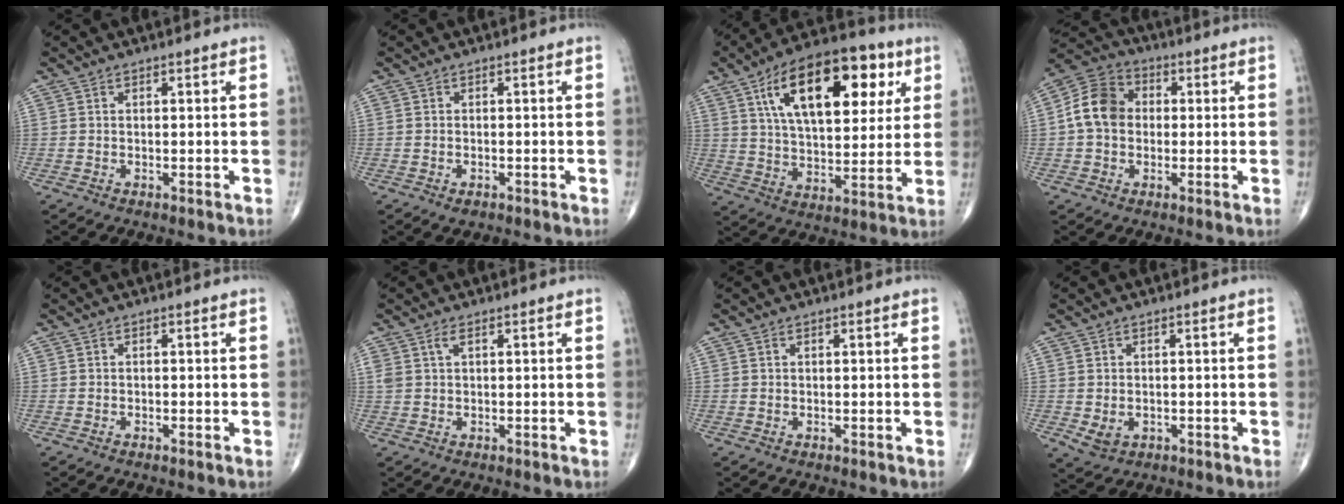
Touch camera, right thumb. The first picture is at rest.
{"total": 1.3, "force": [-0.7, 0.8, 0.7], "torque": [-0.007, 0.004, -0.006]}
{"total": 22.7, "force": [8.9, 11.3, 17.6], "torque": [-0.249, -0.011, 0.142]}
{"total": 9.7, "force": [0.3, 7.7, 5.9], "torque": [-0.099, 0.027, -0.007]}
{"total": 0.0}
{"total": 1.9, "force": [0.9, 0.8, 1.4], "torque": [-0.039, 0.008, 0.023]}
{"total": 0.0}
{"total": 3.1, "force": [-0.6, 2.4, 1.9], "torque": [-0.029, -0.002, 0.002]}